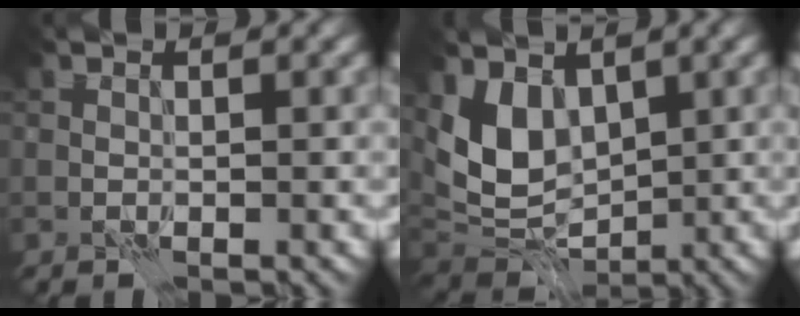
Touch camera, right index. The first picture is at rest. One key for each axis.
{"total": 6.2, "fx": 1.3, "fy": 4.3, "fz": 4.2, "tx": -0.083, "ty": -0.016, "tz": 0.018}